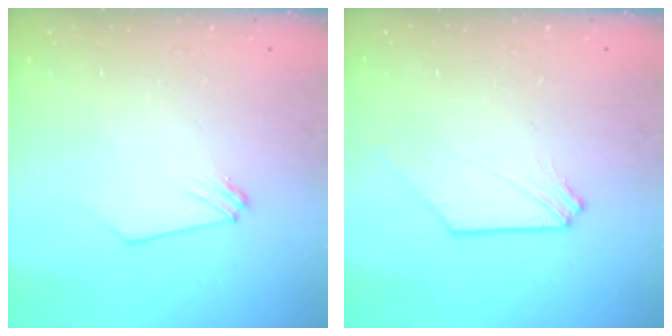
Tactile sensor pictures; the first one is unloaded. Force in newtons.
{"total": 1.0, "press": 1.0, "slide": 0.2}